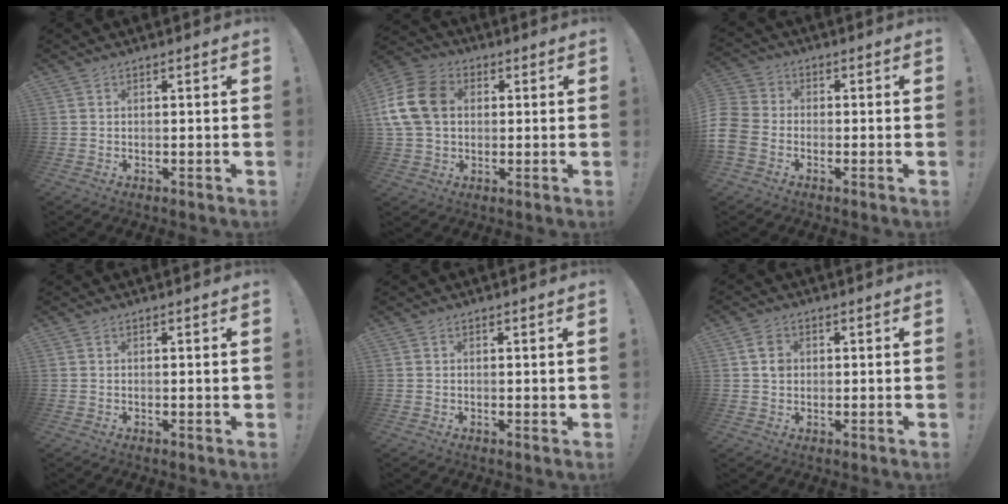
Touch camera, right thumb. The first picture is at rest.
{"total": 15.1, "force": [2.0, 11.5, 9.6], "torque": [-0.184, 0.012, 0.043]}
{"total": 7.2, "force": [-3.5, 5.5, 3.3], "torque": [-0.075, 0.025, -0.062]}
{"total": 1.2, "force": [0.2, 0.2, 1.1], "torque": [-0.014, 0.000, 0.001]}
{"total": 0.8, "force": [0.4, 0.4, 0.6], "torque": [-0.005, -0.001, 0.006]}
{"total": 3.9, "force": [0.5, 3.3, 2.2], "torque": [-0.023, 0.001, 0.007]}